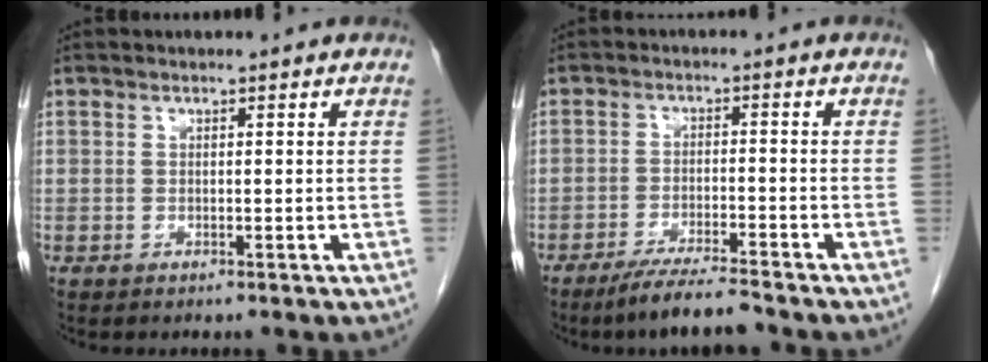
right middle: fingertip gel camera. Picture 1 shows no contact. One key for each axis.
{"total": 6.8, "fx": -5.8, "fy": 0.0, "fz": 3.5, "tx": -0.057, "ty": -0.019, "tz": -0.101}